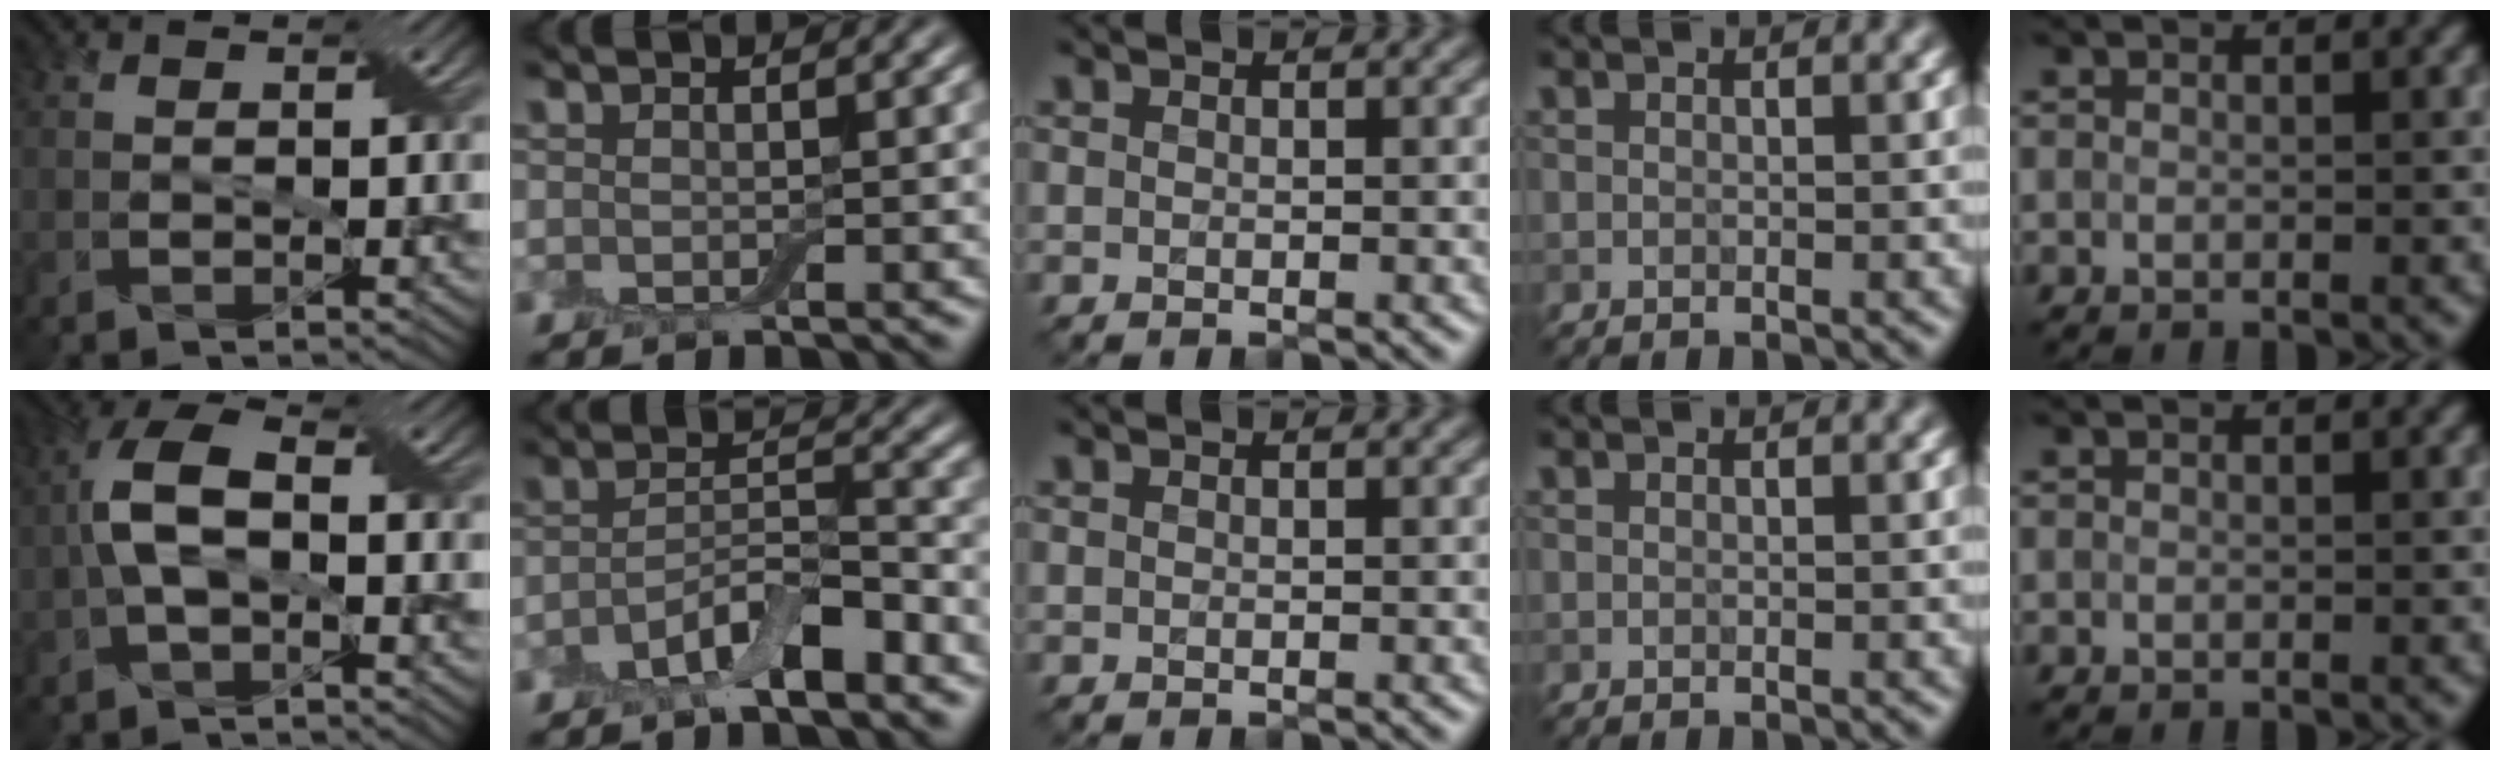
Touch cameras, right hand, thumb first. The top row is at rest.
{"thumb": {"total": 6.7, "force": [-0.6, 3.1, 5.9], "torque": [-0.135, 0.016, -0.016]}, "index": {"total": 4.7, "force": [-2.8, 1.4, 3.5], "torque": [-0.064, 0.004, -0.054]}}